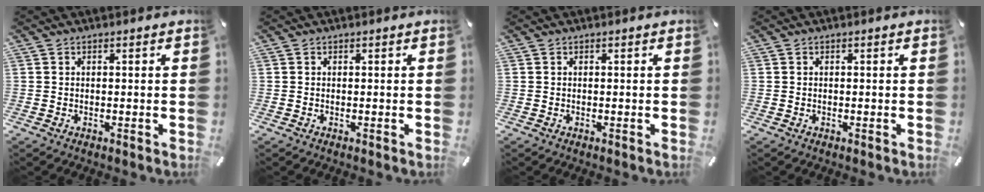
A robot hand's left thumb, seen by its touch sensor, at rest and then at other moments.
{"total": 0.0}
{"total": 0.0}
{"total": 0.0}